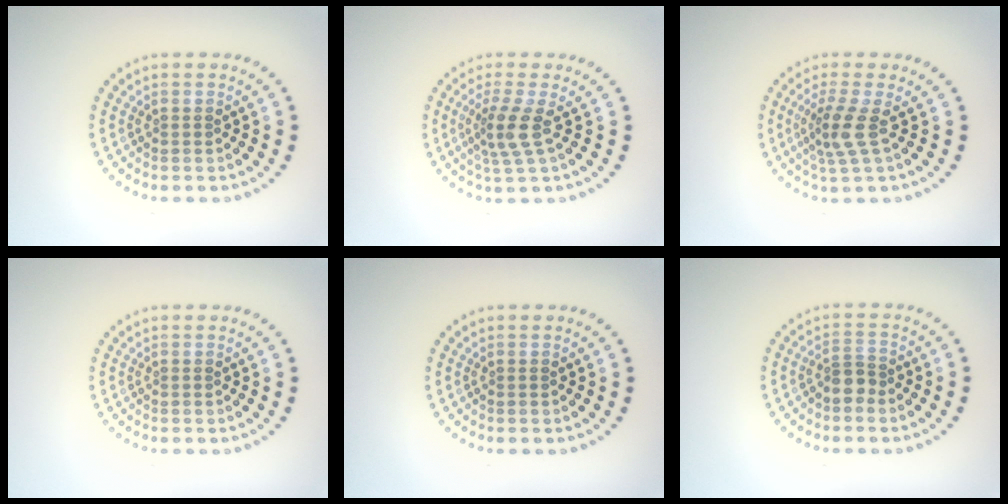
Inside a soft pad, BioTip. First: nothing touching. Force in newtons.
{"total": 2.8, "press": 2.2, "slide": 1.8}
{"total": 2.8, "press": 2.1, "slide": 1.9}
{"total": 0.0}
{"total": 0.0}
{"total": 2.1, "press": 1.7, "slide": 1.1}